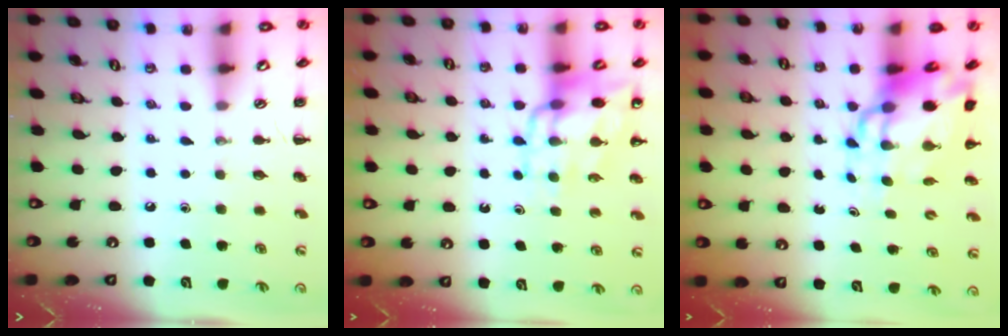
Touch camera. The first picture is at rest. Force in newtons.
{"total": 13.1, "press": 12.7, "slide": 2.9}
{"total": 12.2, "press": 11.8, "slide": 3.1}